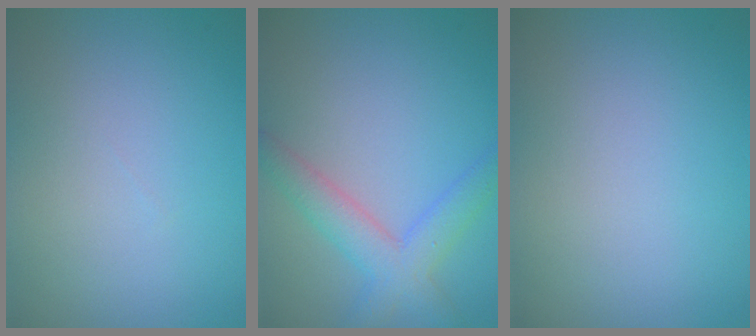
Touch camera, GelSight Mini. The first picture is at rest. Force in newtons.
{"total": 4.1, "press": 4.1, "slide": 0.2}
{"total": 0.0}